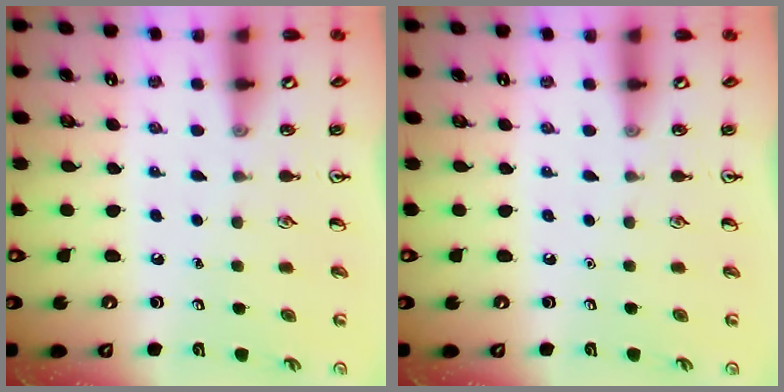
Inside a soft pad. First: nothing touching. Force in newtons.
{"total": 0.0}